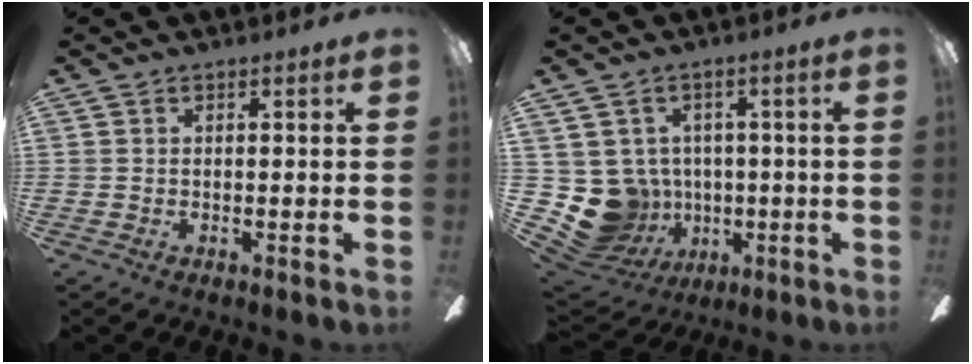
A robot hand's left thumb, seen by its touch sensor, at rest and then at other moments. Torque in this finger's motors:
{"motor_torque": [0.00, 0.11, 0.04, -0.02, 0.00]}